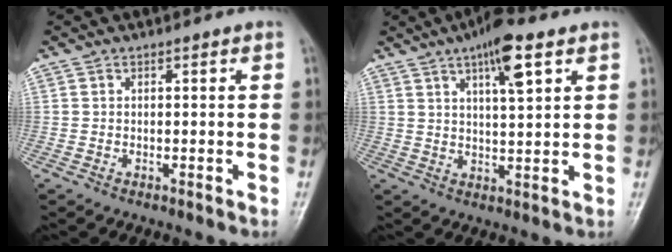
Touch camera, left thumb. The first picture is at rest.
{"total": 8.9, "force": [4.6, 2.2, 7.2], "torque": [-0.113, -0.013, 0.074]}